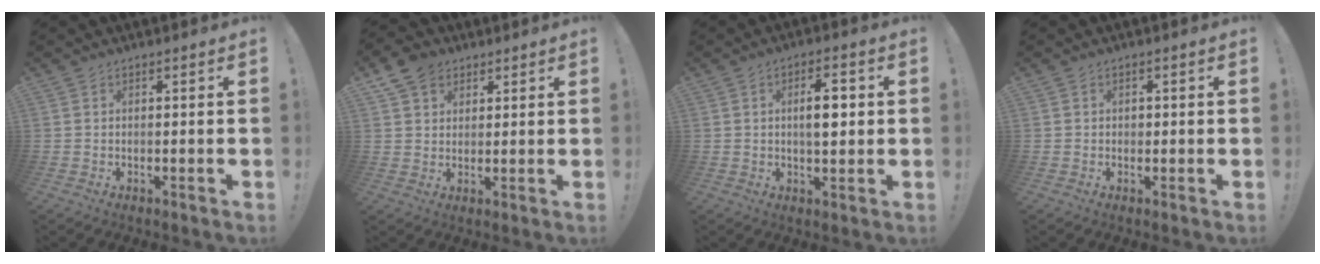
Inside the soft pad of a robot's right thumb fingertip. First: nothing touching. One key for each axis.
{"total": 7.4, "fx": 4.2, "fy": 5.4, "fz": 2.7, "tx": -0.047, "ty": -0.014, "tz": 0.085}
{"total": 6.4, "fx": 0.7, "fy": 2.5, "fz": 5.8, "tx": -0.089, "ty": 0.004, "tz": 0.006}
{"total": 0.8, "fx": -0.1, "fy": 0.7, "fz": 0.2, "tx": 0.004, "ty": -0.001, "tz": -0.004}